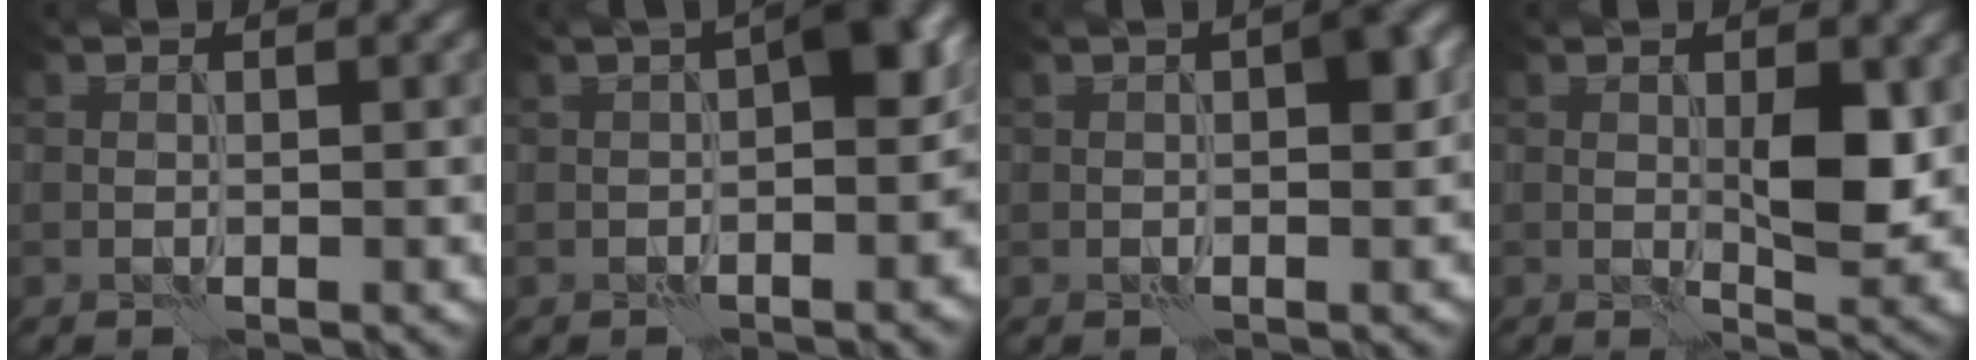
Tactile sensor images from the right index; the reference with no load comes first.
{"total": 6.1, "force": [-0.4, 2.5, 5.6], "torque": [-0.056, 0.025, -0.013]}
{"total": 2.6, "force": [-0.1, 1.0, 2.4], "torque": [-0.025, 0.009, -0.005]}
{"total": 5.0, "force": [0.3, 1.7, 4.6], "torque": [-0.080, -0.006, 0.009]}